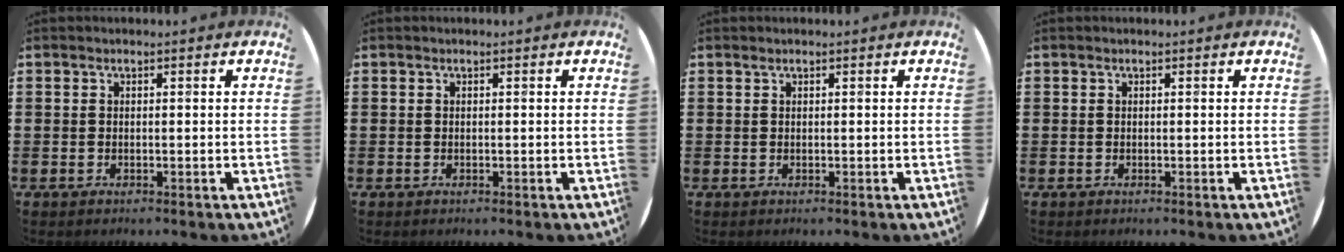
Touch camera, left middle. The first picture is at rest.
{"total": 0.0}
{"total": 0.0}
{"total": 0.0}